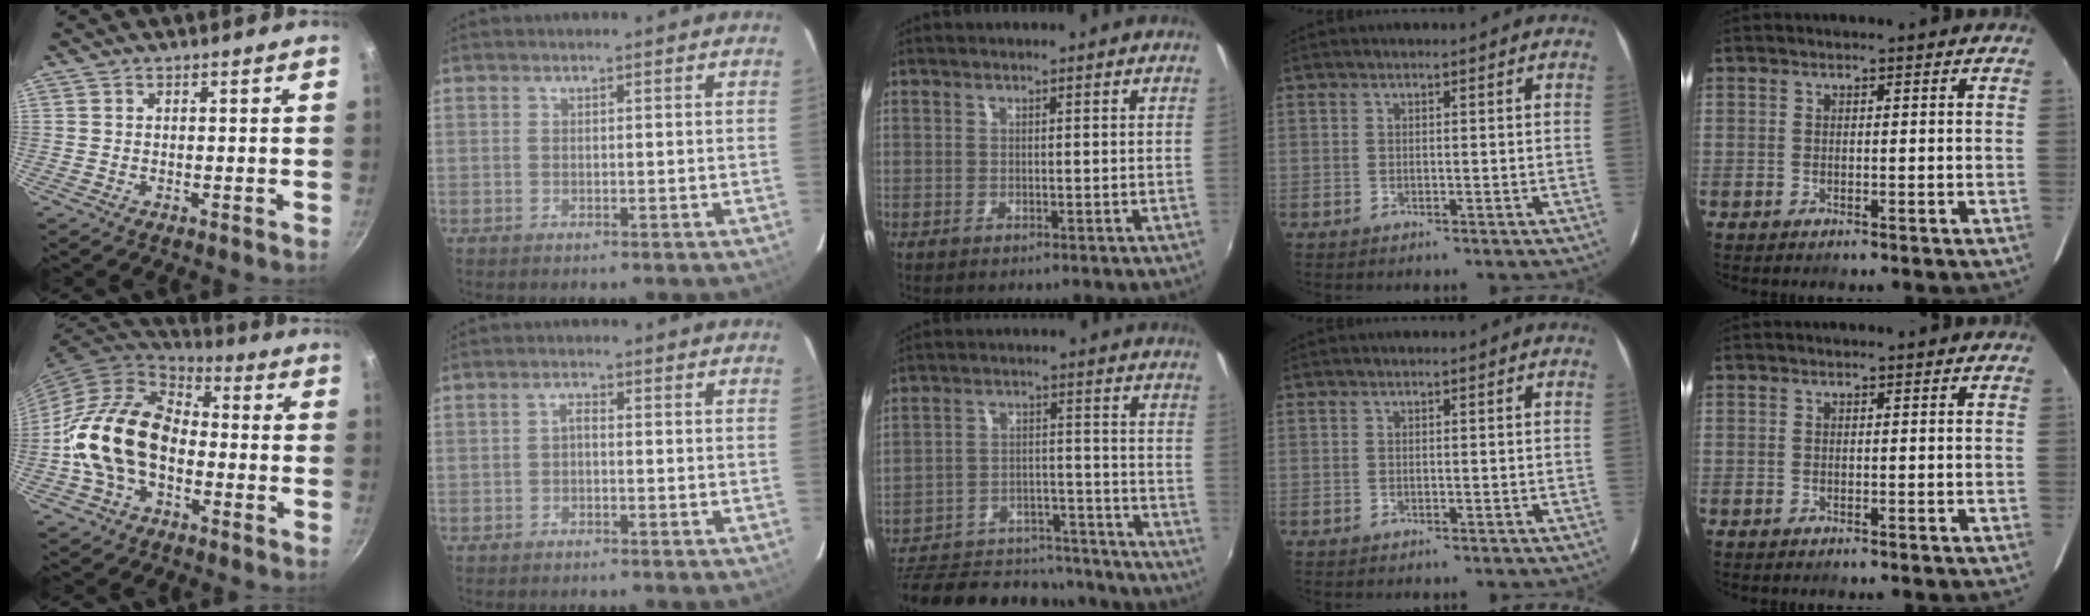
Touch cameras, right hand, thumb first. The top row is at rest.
{"thumb": {"total": 16.8, "force": [-2.7, 11.8, 11.6], "torque": [-0.185, 0.041, -0.062]}, "index": {"total": 1.2, "force": [-0.7, 0.6, 0.7], "torque": [-0.014, 0.005, -0.014]}, "middle": {"total": 21.7, "force": [-18.8, 8.5, 6.8], "torque": [-0.142, 0.034, -0.243]}}